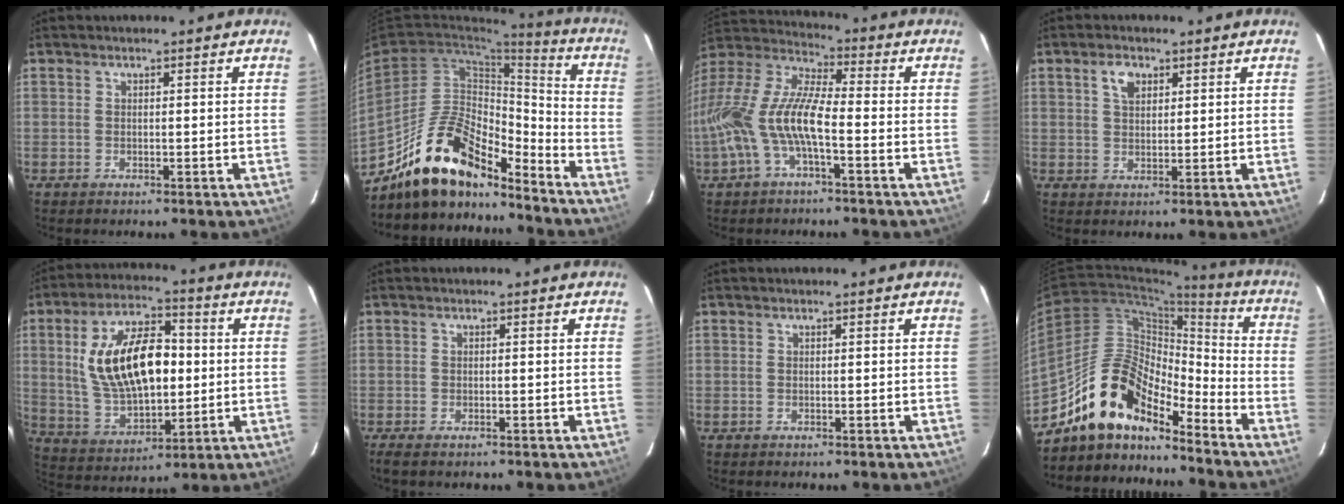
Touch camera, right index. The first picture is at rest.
{"total": 17.8, "force": [-14.4, 6.3, 8.4], "torque": [-0.161, 0.028, -0.249]}
{"total": 16.5, "force": [-4.8, 5.4, 14.9], "torque": [-0.307, -0.003, -0.103]}
{"total": 3.8, "force": [1.8, 2.3, 2.3], "torque": [-0.041, 0.010, 0.033]}
{"total": 18.8, "force": [2.0, 9.7, 16.0], "torque": [-0.303, 0.015, 0.052]}
{"total": 2.5, "force": [-1.8, 0.8, 1.5], "torque": [-0.034, -0.008, -0.031]}
{"total": 0.0}
{"total": 14.7, "force": [-12.3, 5.3, 6.2], "torque": [-0.115, 0.029, -0.230]}